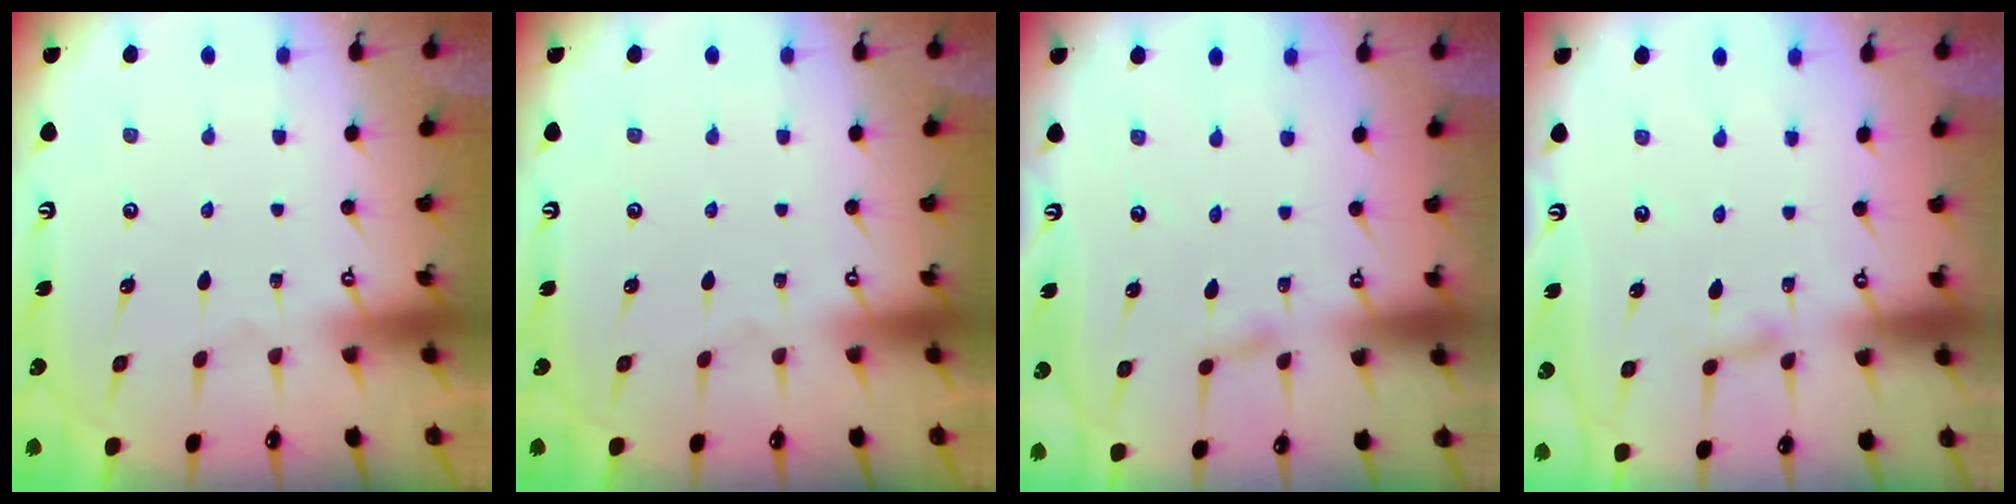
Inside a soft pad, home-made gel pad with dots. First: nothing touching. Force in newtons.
{"total": 0.0}
{"total": 2.4, "press": 2.4, "slide": 0.3}
{"total": 2.4, "press": 2.4, "slide": 0.2}